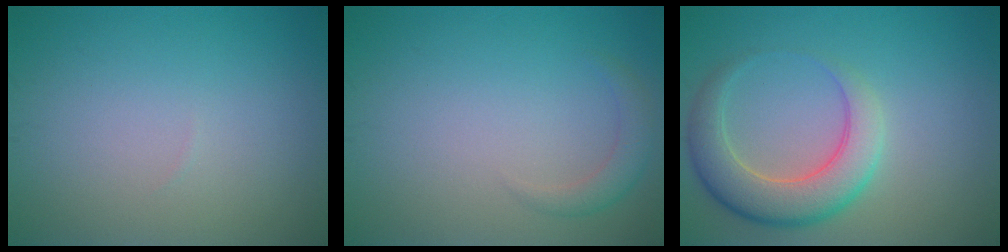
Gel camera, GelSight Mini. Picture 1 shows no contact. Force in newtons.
{"total": 1.8, "press": 1.8, "slide": 0.3}
{"total": 5.7, "press": 5.7, "slide": 0.3}